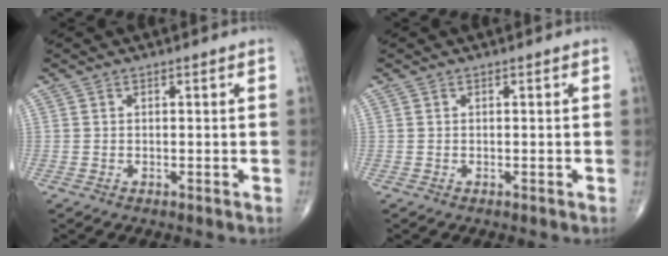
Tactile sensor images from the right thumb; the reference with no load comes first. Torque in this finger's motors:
{"motor_torque": [-0.22, -0.05, 0.06, 0.08, -0.06]}